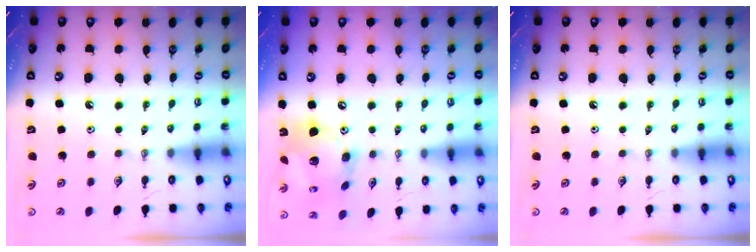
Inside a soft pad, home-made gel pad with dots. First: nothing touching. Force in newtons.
{"total": 16.4, "press": 16.3, "slide": 1.7}
{"total": 0.0}